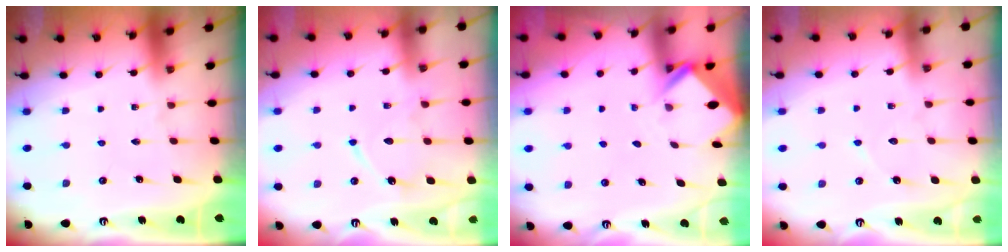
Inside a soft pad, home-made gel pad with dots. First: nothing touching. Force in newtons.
{"total": 9.9, "press": 9.9, "slide": 0.9}
{"total": 2.7, "press": 2.7, "slide": 0.3}
{"total": 5.8, "press": 5.8, "slide": 0.5}